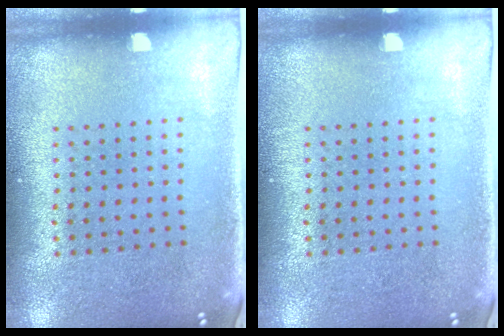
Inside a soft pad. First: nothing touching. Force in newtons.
{"total": 0.0}